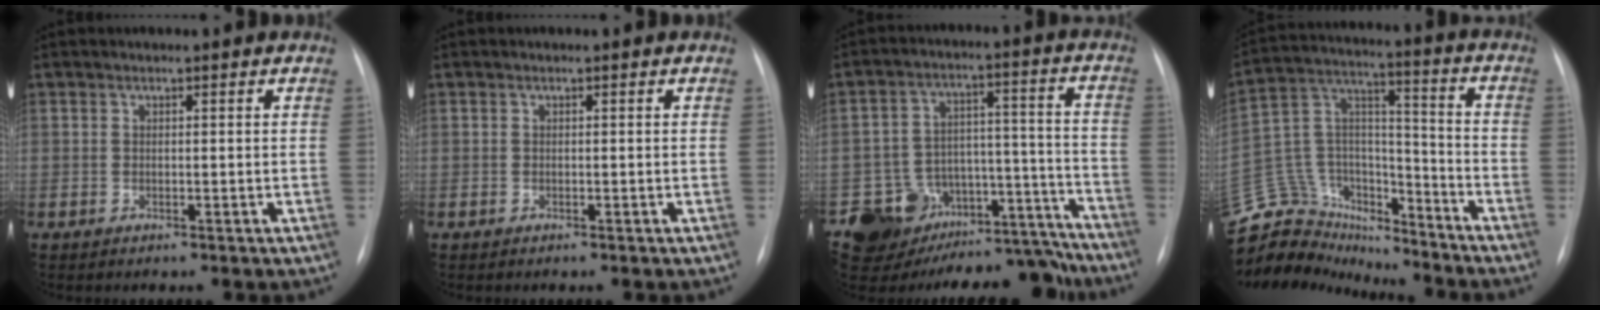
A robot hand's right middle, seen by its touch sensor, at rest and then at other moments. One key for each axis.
{"total": 0.0}
{"total": 15.9, "fx": -13.8, "fy": 7.2, "fz": 2.8, "tx": -0.021, "ty": 0.079, "tz": -0.191}
{"total": 21.8, "fx": -20.0, "fy": 7.3, "fz": 4.7, "tx": -0.121, "ty": 0.057, "tz": -0.326}